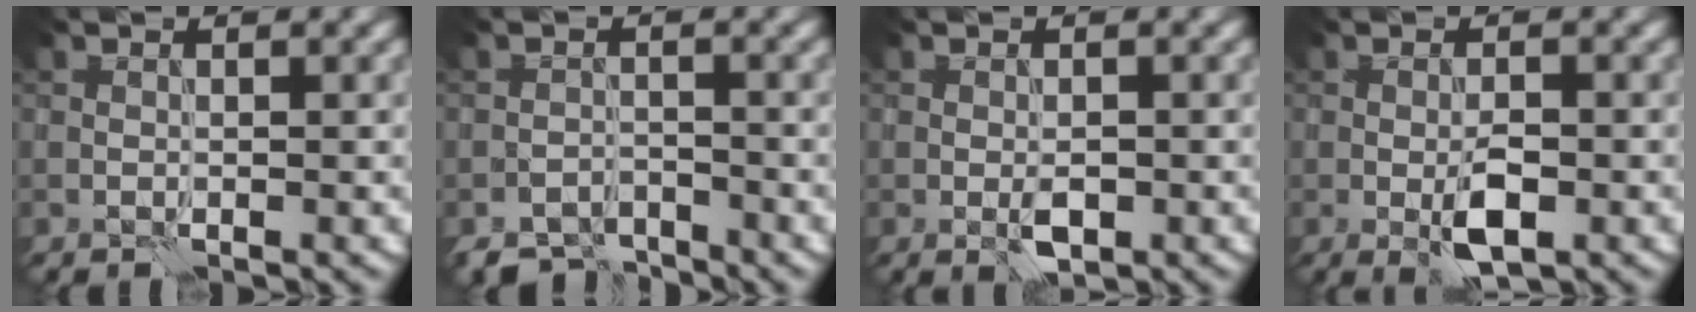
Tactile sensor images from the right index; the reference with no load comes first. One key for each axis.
{"total": 3.6, "fx": -3.4, "fy": 1.1, "fz": 0.5, "tx": -0.003, "ty": -0.004, "tz": -0.065}
{"total": 1.9, "fx": -0.6, "fy": 0.9, "fz": 1.6, "tx": -0.028, "ty": 0.000, "tz": -0.010}
{"total": 3.4, "fx": -1.1, "fy": 1.2, "fz": 2.9, "tx": -0.053, "ty": -0.002, "tz": -0.018}